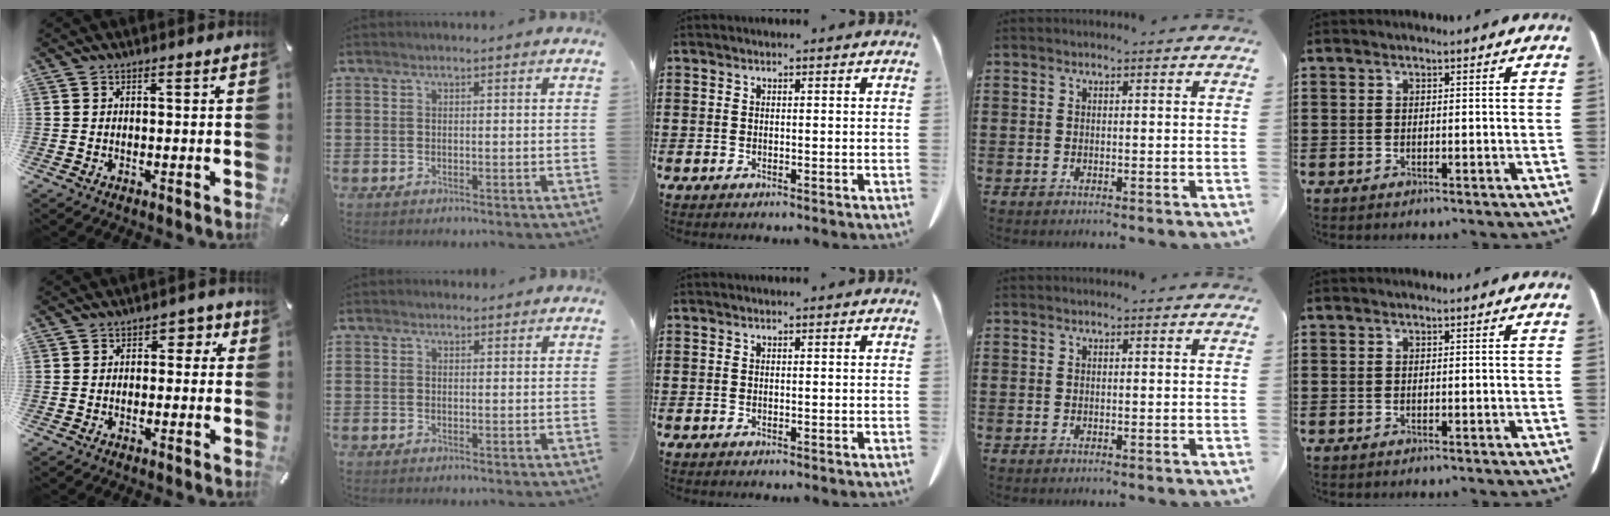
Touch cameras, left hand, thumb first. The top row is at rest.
{"thumb": {"total": 3.0, "force": [-0.7, 2.4, 1.7], "torque": [-0.018, 0.010, -0.021]}, "index": {"total": 0.9, "force": [0.8, 0.4, 0.1], "torque": [-0.004, 0.003, 0.016]}}